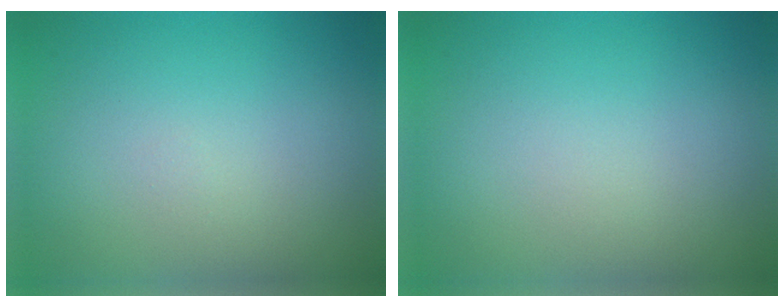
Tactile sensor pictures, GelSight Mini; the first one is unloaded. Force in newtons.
{"total": 0.0}